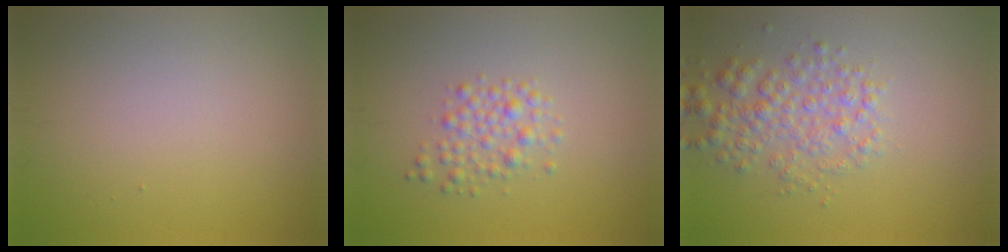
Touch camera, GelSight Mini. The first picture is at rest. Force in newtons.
{"total": 2.2, "press": 2.2, "slide": 0.1}
{"total": 3.6, "press": 3.6, "slide": 0.1}